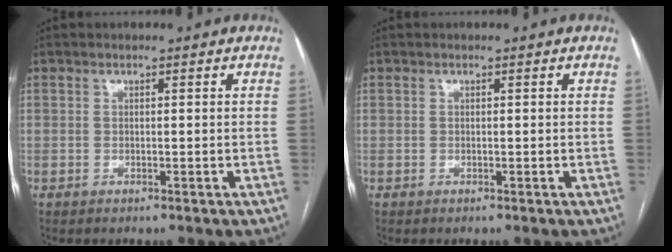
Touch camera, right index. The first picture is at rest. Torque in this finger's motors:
{"motor_torque": [0.00, 0.00, 0.00, 0.00]}